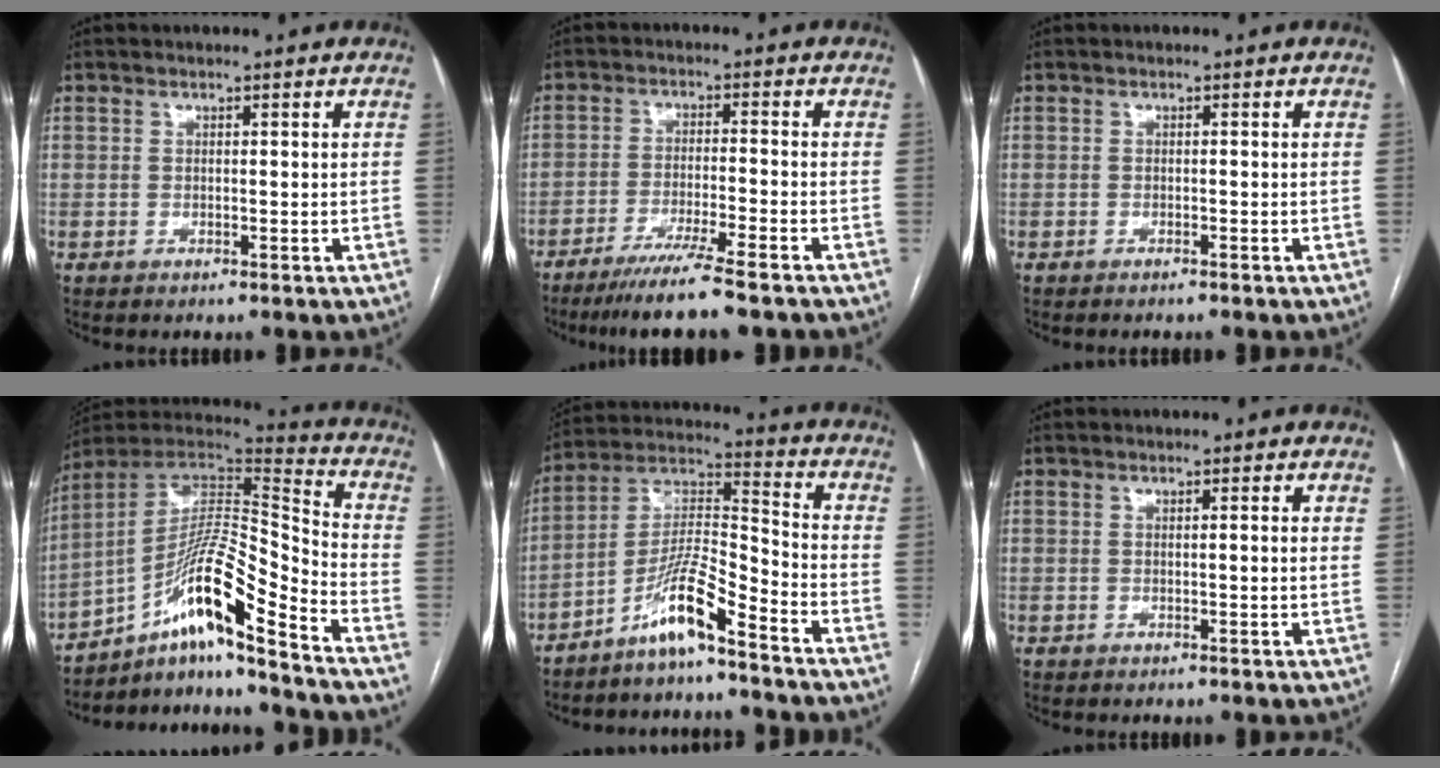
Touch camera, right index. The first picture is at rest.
{"total": 9.5, "force": [-7.4, -0.9, 5.8], "torque": [-0.086, -0.028, -0.122]}
{"total": 1.0, "force": [-0.9, -0.1, 0.4], "torque": [-0.009, -0.001, -0.013]}
{"total": 16.1, "force": [-10.2, 0.6, 12.4], "torque": [-0.229, 0.020, -0.175]}
{"total": 9.8, "force": [-6.9, 0.5, 6.9], "torque": [-0.142, 0.009, -0.133]}
{"total": 1.0, "force": [0.3, 0.0, 1.0], "torque": [-0.016, 0.003, 0.003]}